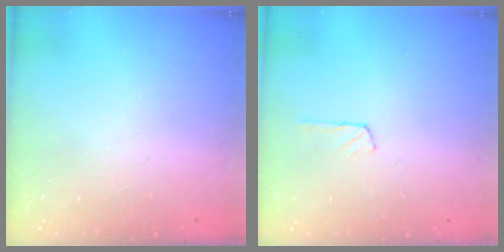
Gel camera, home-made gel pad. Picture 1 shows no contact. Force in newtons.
{"total": 2.3, "press": 2.3, "slide": 0.2}